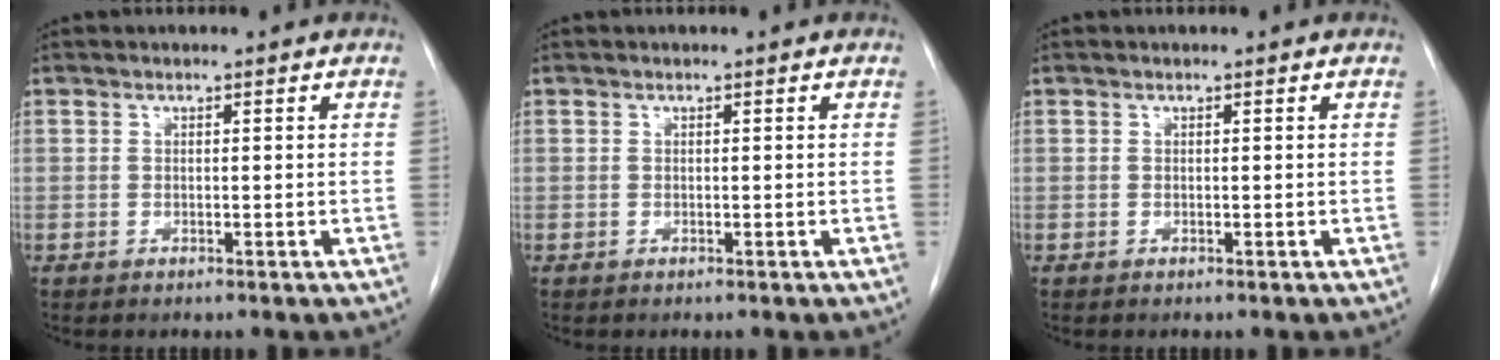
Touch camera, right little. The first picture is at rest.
{"total": 0.0}
{"total": 0.0}